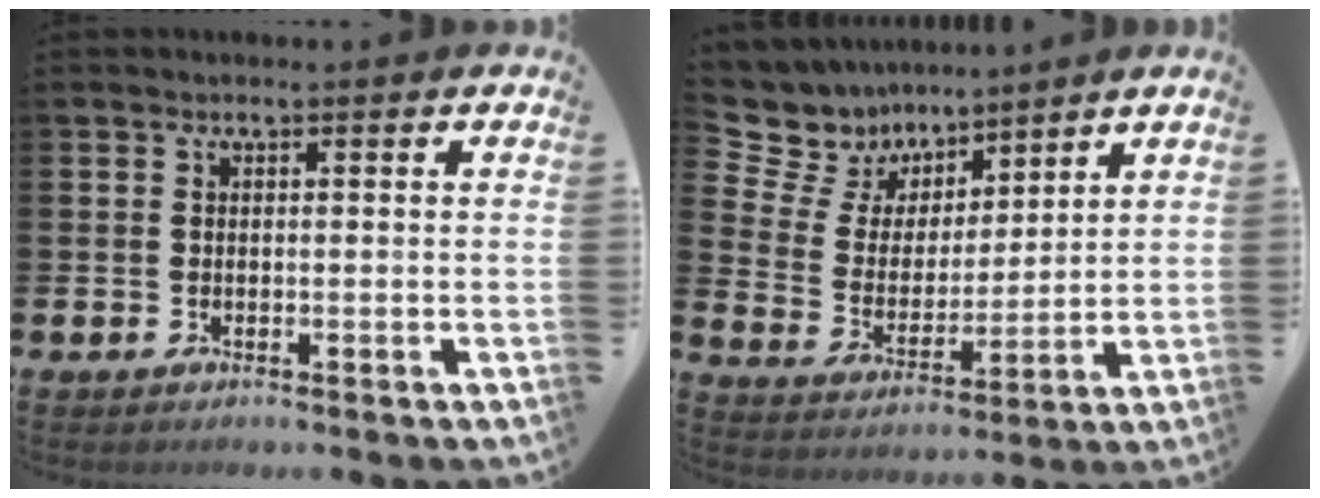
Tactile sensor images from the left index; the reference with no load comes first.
{"total": 6.9, "force": [5.8, 3.7, 0.4], "torque": [-0.057, -0.045, 0.105]}